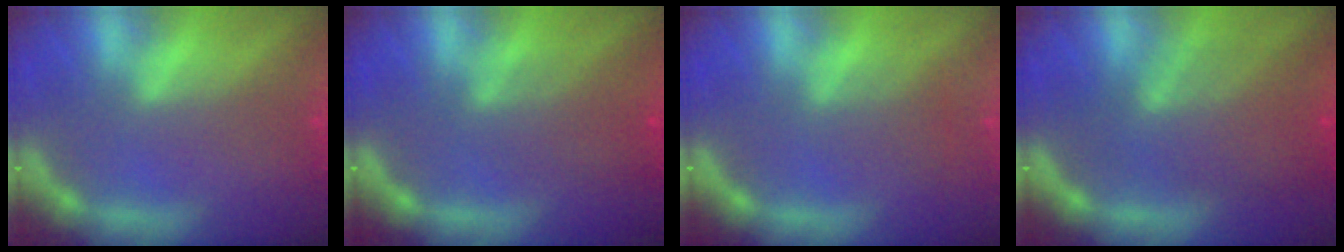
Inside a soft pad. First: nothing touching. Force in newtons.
{"total": 4.1}
{"total": 2.0}
{"total": 7.5}